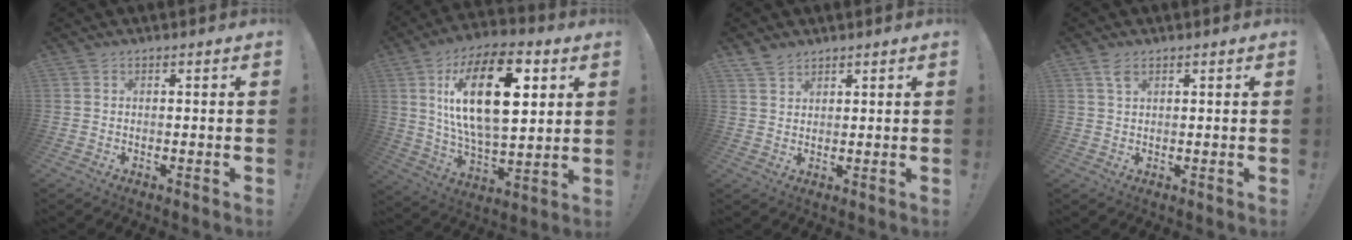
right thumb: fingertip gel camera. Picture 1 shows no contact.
{"total": 24.6, "force": [7.8, 11.6, 20.2], "torque": [-0.367, -0.017, 0.122]}
{"total": 3.3, "force": [2.8, 1.5, 0.8], "torque": [-0.020, -0.015, 0.056]}
{"total": 2.9, "force": [1.6, 1.2, 2.1], "torque": [-0.040, -0.002, 0.029]}